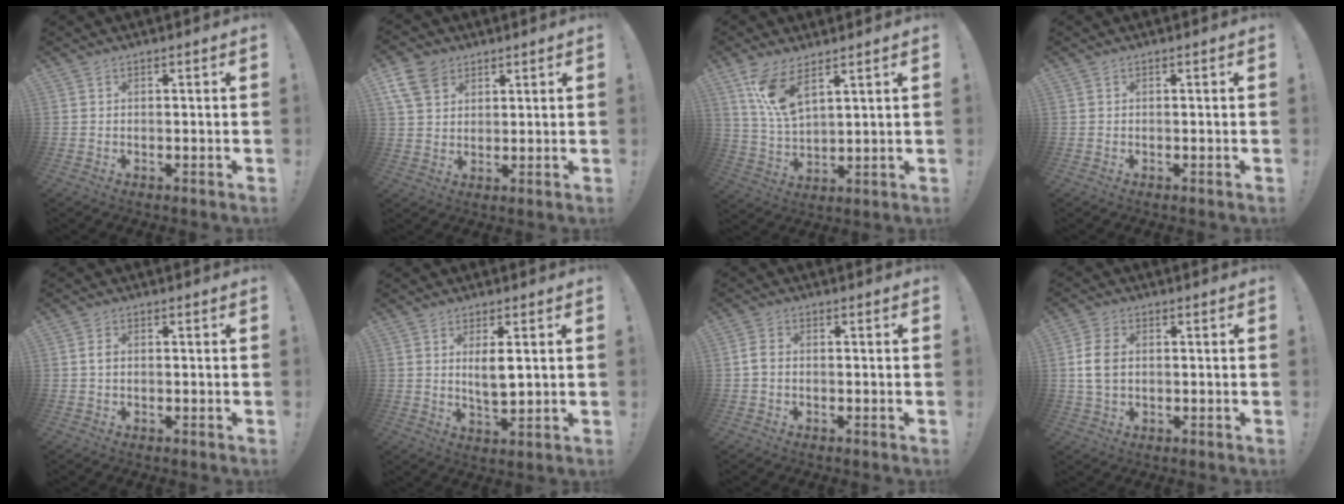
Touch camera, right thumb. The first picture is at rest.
{"total": 9.4, "force": [5.0, 6.7, 4.2], "torque": [-0.090, -0.016, 0.102]}
{"total": 10.8, "force": [7.0, 3.7, 7.4], "torque": [-0.141, -0.035, 0.128]}
{"total": 0.0}
{"total": 1.4, "force": [-0.1, 1.0, 1.0], "torque": [-0.012, 0.003, -0.004]}
{"total": 5.6, "force": [1.5, 1.9, 5.0], "torque": [-0.083, -0.008, 0.023]}
{"total": 2.6, "force": [-0.6, 1.8, 1.8], "torque": [-0.038, 0.008, -0.012]}
{"total": 7.1, "force": [0.5, 4.9, 5.1], "torque": [-0.098, 0.004, 0.008]}